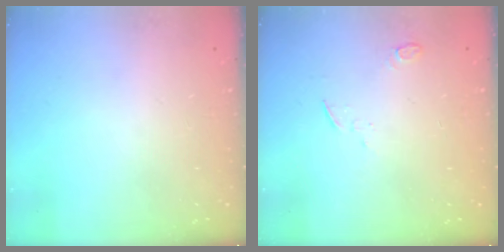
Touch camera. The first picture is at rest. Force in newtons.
{"total": 3.7, "press": 3.6, "slide": 0.8}